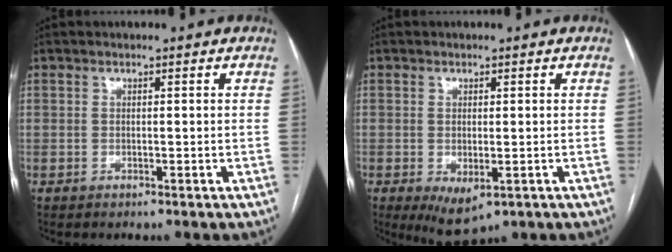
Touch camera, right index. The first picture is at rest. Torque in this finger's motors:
{"motor_torque": [0.82, -0.56, 0.18, 0.03]}